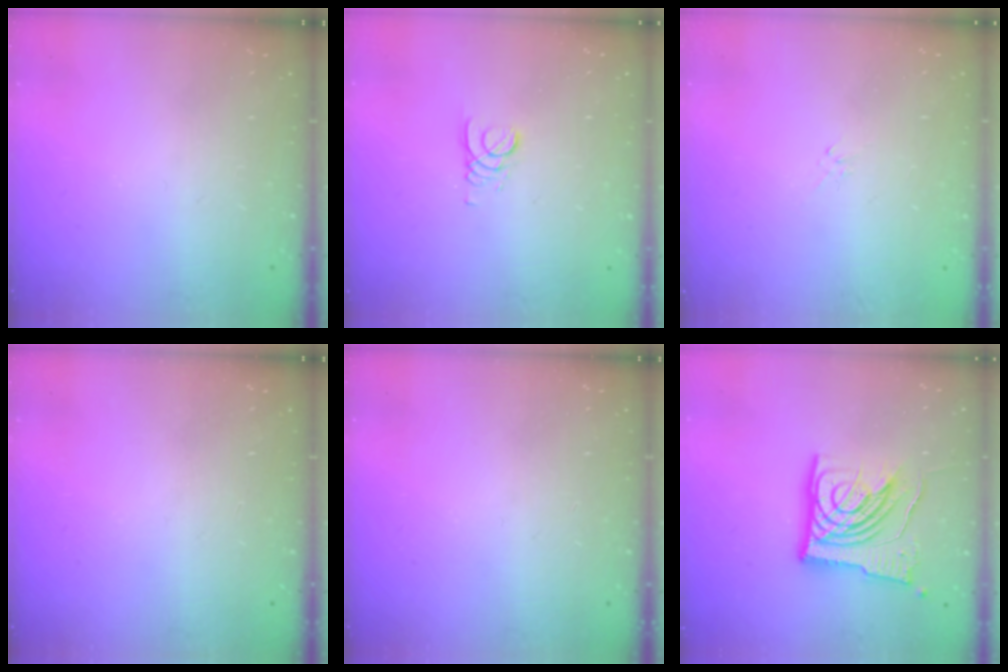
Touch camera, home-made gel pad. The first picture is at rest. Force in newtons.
{"total": 2.2, "press": 2.2, "slide": 0.3}
{"total": 0.7, "press": 0.5, "slide": 0.4}
{"total": 0.0}
{"total": 0.0}
{"total": 15.6, "press": 15.5, "slide": 1.6}